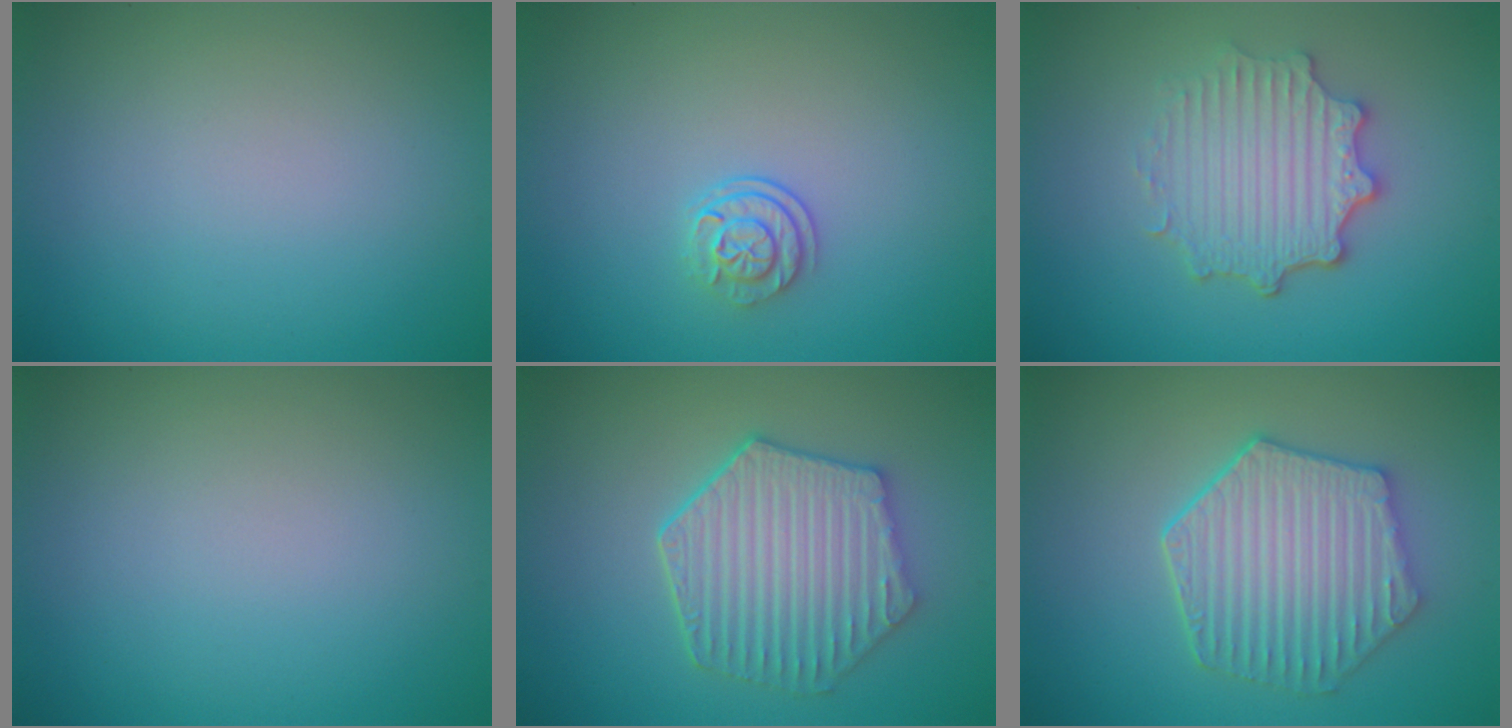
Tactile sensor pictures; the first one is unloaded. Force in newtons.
{"total": 2.2, "press": 1.7, "slide": 1.4}
{"total": 4.7, "press": 3.7, "slide": 2.9}
{"total": 0.0}
{"total": 6.3, "press": 5.1, "slide": 3.8}
{"total": 6.3, "press": 5.1, "slide": 3.8}